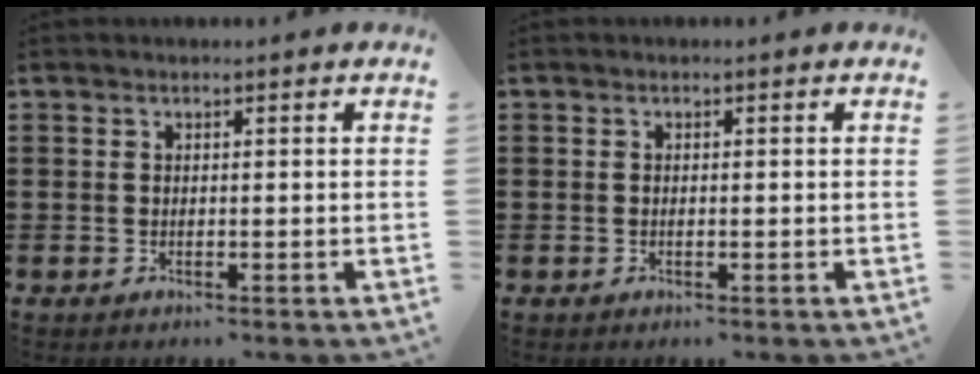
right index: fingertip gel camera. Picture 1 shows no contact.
{"total": 0.0}